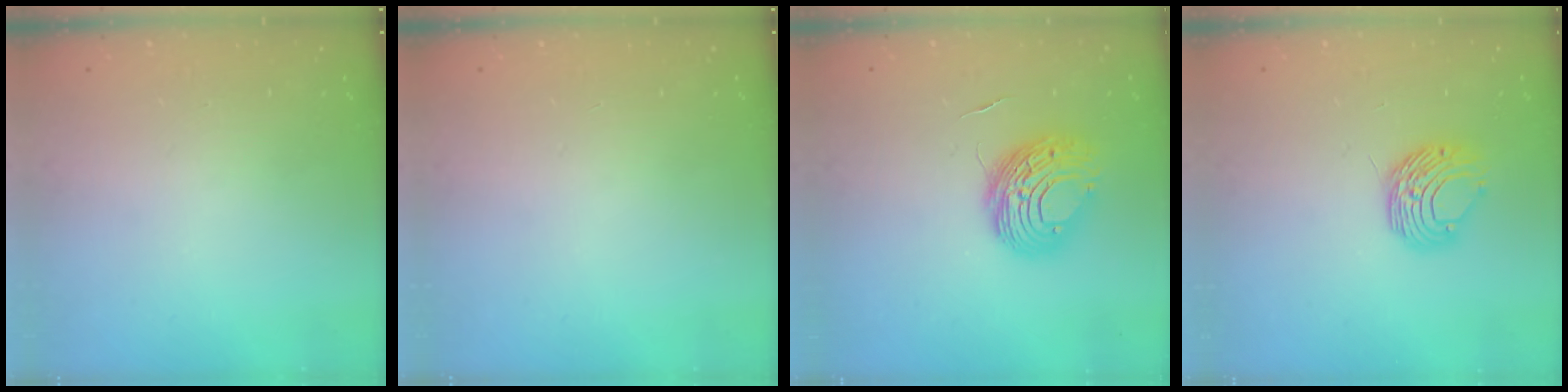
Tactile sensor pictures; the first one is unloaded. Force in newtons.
{"total": 0.0}
{"total": 9.7, "press": 9.6, "slide": 1.3}
{"total": 8.9, "press": 8.9, "slide": 0.7}